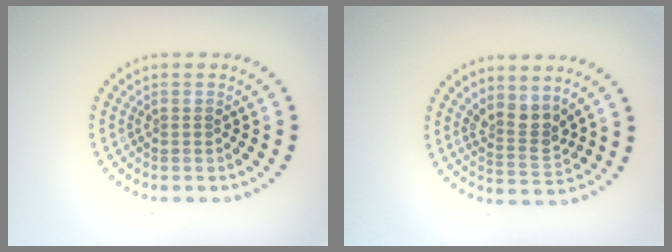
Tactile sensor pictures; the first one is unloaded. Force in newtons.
{"total": 2.7, "press": 2.1, "slide": 1.6}